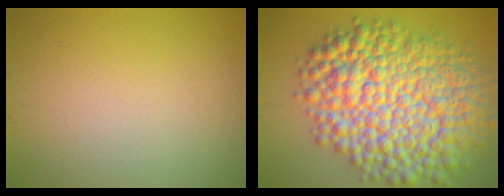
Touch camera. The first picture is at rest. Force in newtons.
{"total": 13.9, "press": 13.9, "slide": 0.3}